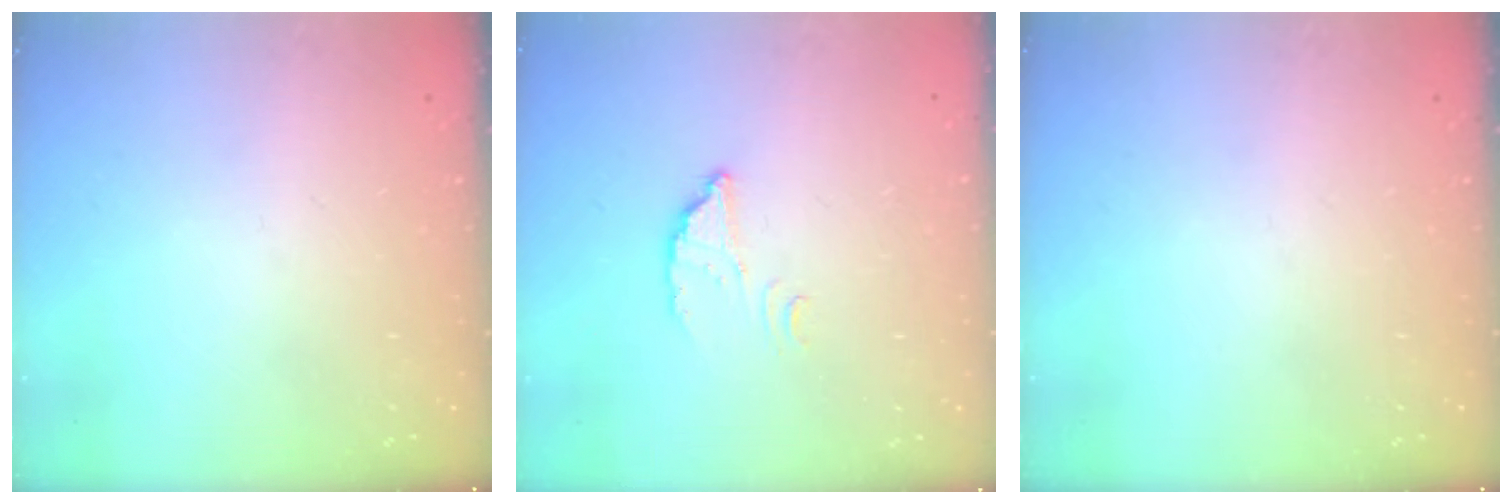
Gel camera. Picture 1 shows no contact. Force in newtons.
{"total": 2.6, "press": 2.6, "slide": 0.1}
{"total": 0.0}